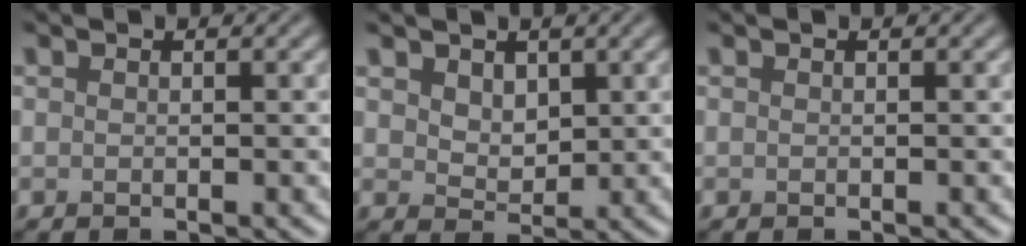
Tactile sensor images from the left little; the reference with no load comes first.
{"total": 2.2, "force": [1.1, 1.5, 1.2], "torque": [-0.025, -0.006, 0.021]}
{"total": 0.0}